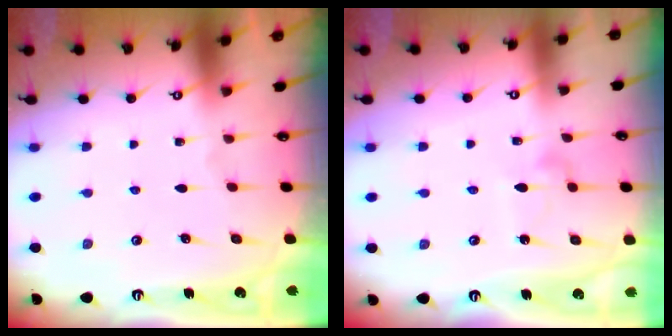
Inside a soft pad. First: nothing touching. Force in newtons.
{"total": 5.7, "press": 5.7, "slide": 0.4}